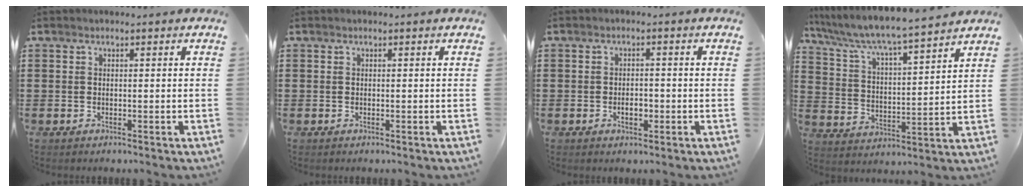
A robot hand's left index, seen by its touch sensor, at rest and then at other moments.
{"total": 0.0}
{"total": 2.5, "force": [-0.5, 1.3, 2.1], "torque": [-0.041, 0.003, -0.010]}
{"total": 5.4, "force": [5.0, -0.1, 2.2], "torque": [-0.067, -0.038, 0.076]}